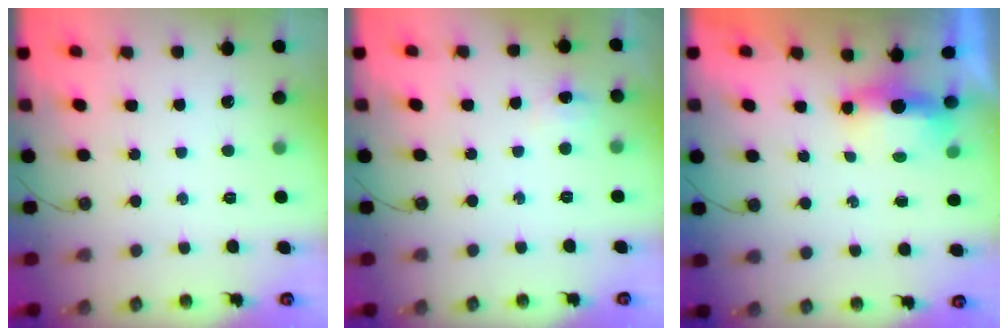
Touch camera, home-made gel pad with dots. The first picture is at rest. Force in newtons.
{"total": 5.8, "press": 2.7, "slide": 5.2}
{"total": 14.2, "press": 7.1, "slide": 12.4}